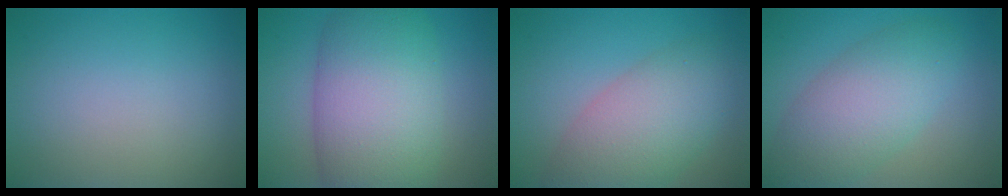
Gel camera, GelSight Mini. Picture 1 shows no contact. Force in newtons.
{"total": 11.8, "press": 11.8, "slide": 0.4}
{"total": 6.9, "press": 6.9, "slide": 0.5}
{"total": 6.6, "press": 6.6, "slide": 0.5}